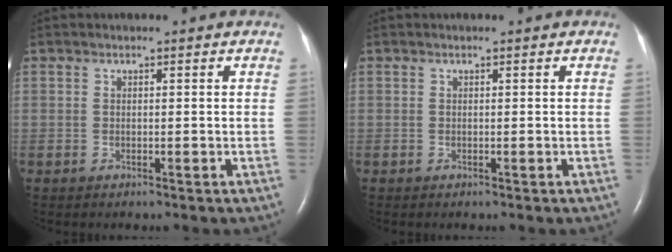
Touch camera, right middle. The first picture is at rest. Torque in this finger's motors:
{"motor_torque": [0.03, -0.01, 0.00, 0.00]}